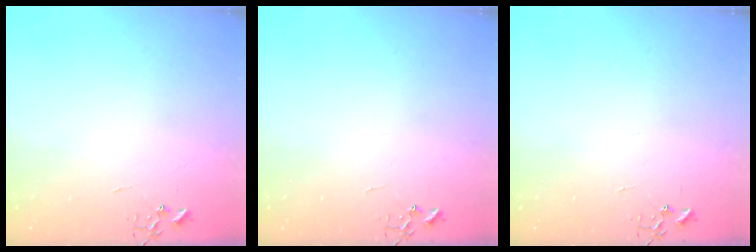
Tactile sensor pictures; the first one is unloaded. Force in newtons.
{"total": 0.0}
{"total": 0.0}